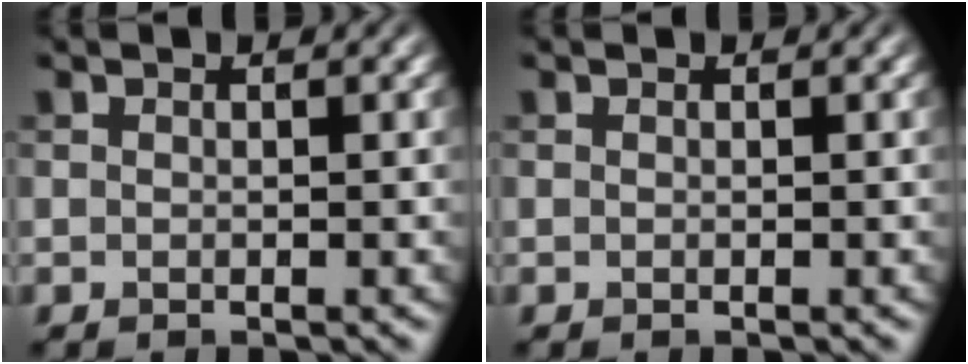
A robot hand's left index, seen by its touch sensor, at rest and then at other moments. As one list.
[{"total": 0.0}]